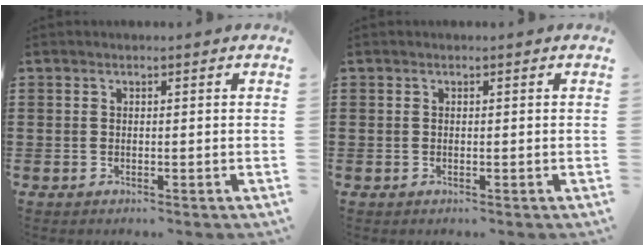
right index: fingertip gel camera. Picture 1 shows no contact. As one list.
[{"total": 0.0}]